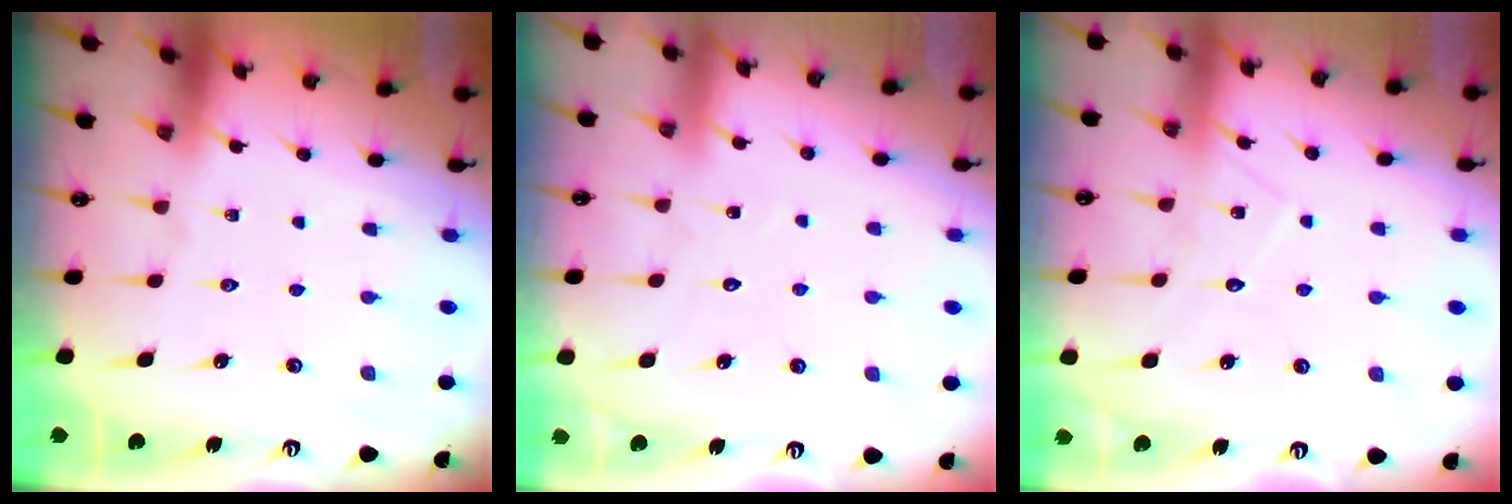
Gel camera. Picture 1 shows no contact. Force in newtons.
{"total": 5.1, "press": 5.1, "slide": 0.4}
{"total": 6.7, "press": 6.7, "slide": 0.5}